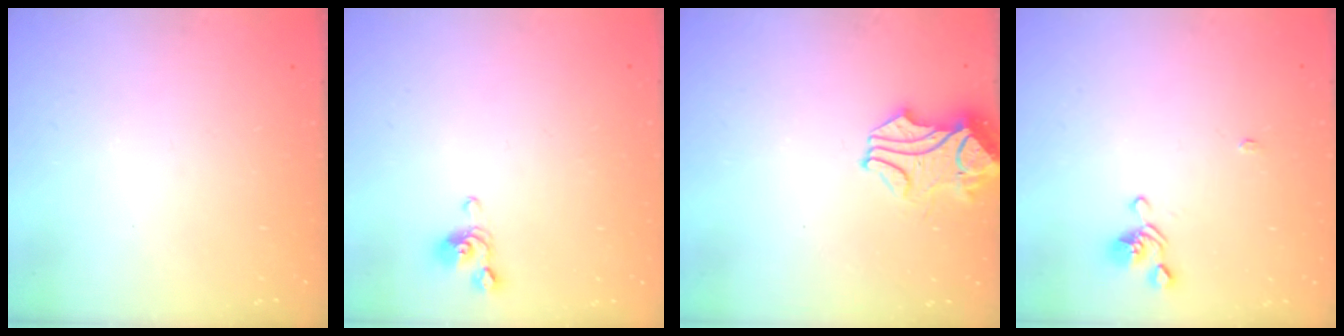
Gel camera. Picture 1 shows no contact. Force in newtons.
{"total": 3.5, "press": 3.5, "slide": 0.6}
{"total": 1.0, "press": 0.6, "slide": 0.8}
{"total": 1.0, "press": 0.9, "slide": 0.5}